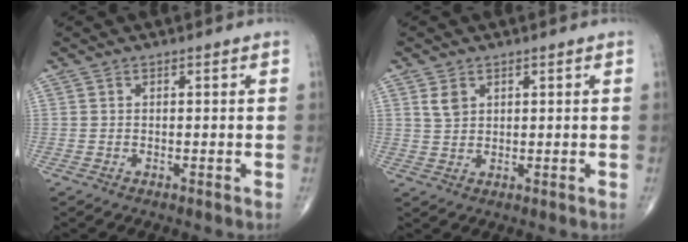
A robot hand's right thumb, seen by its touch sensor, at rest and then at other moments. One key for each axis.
{"total": 2.9, "fx": 1.4, "fy": 2.0, "fz": 1.6, "tx": -0.024, "ty": -0.005, "tz": 0.032}